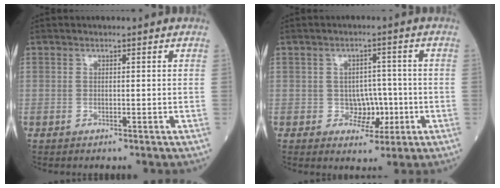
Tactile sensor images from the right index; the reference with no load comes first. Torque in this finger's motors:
{"motor_torque": [0.05, -0.06, 0.03, 0.00]}